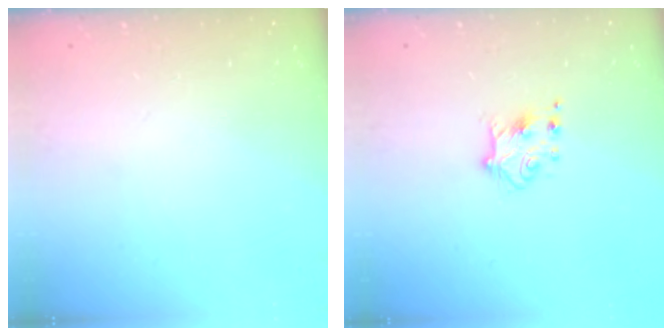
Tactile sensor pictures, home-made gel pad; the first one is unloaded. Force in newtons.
{"total": 5.5, "press": 5.4, "slide": 1.0}